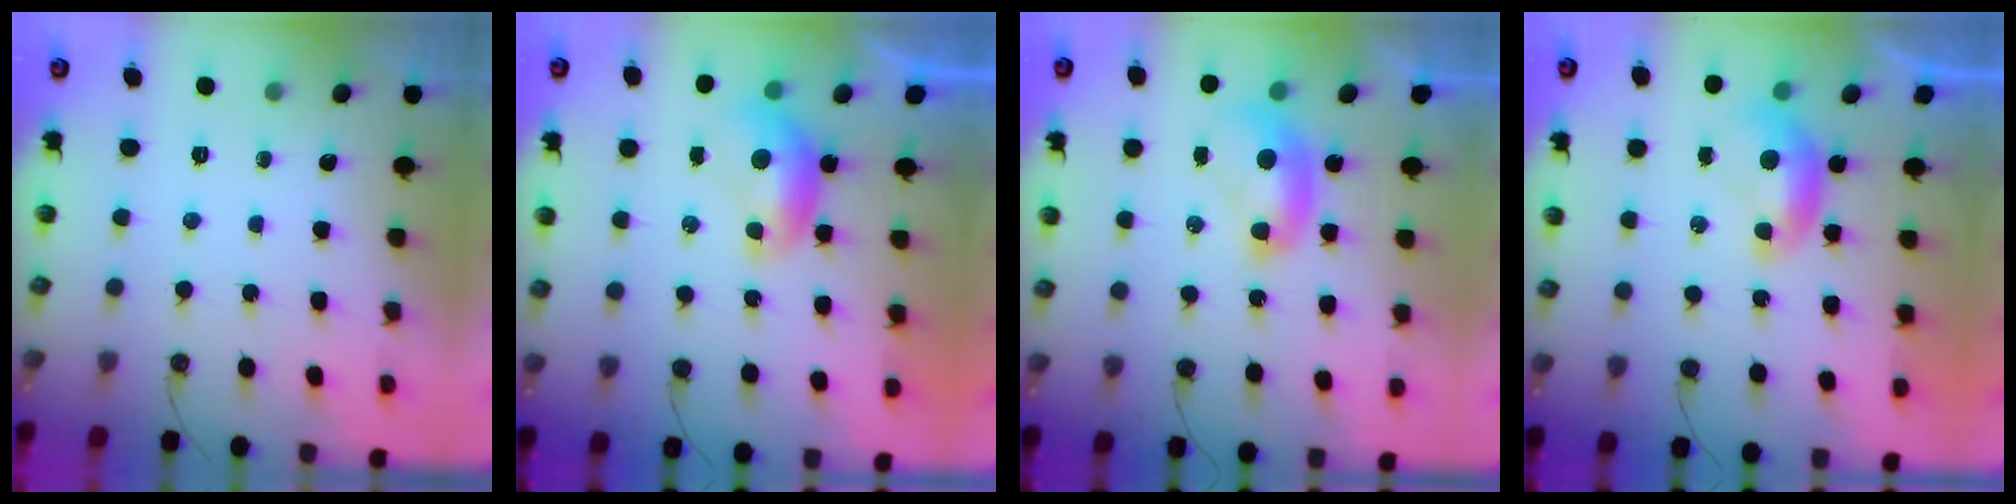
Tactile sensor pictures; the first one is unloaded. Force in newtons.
{"total": 0.9, "press": 0.6, "slide": 0.6}
{"total": 2.4, "press": 2.4, "slide": 0.2}
{"total": 0.0}